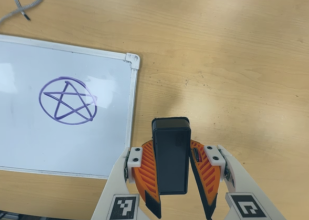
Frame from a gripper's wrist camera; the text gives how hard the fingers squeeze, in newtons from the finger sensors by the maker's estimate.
{"total": 8.1, "left": 7.2, "right": 9.0}